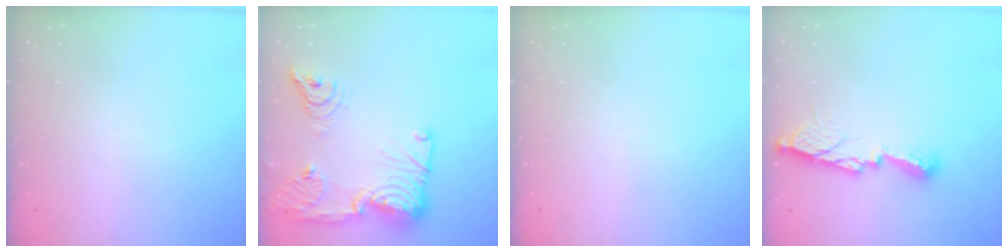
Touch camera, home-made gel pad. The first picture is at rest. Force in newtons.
{"total": 21.8, "press": 20.6, "slide": 6.9}
{"total": 0.0}
{"total": 11.0, "press": 11.0, "slide": 0.4}